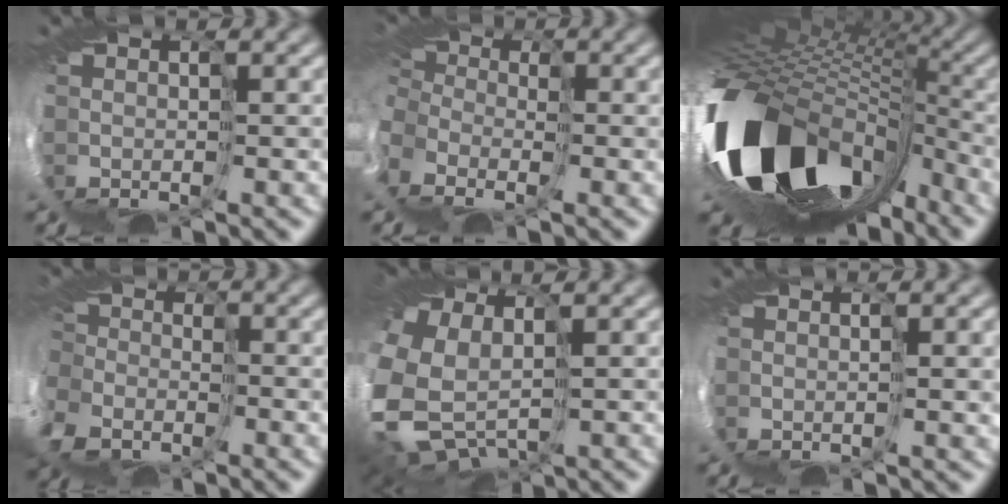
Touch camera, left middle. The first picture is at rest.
{"total": 10.4, "force": [-5.0, 7.3, 5.4], "torque": [-0.130, -0.030, -0.070]}
{"total": 15.1, "force": [-5.3, 10.0, 9.9], "torque": [-0.227, -0.057, -0.075]}
{"total": 11.2, "force": [-7.0, 7.9, 3.8], "torque": [-0.121, -0.053, -0.096]}
{"total": 9.0, "force": [0.4, 6.3, 6.4], "torque": [-0.215, -0.043, 0.042]}
{"total": 3.1, "force": [0.8, 0.8, 2.9], "torque": [-0.039, 0.002, 0.011]}